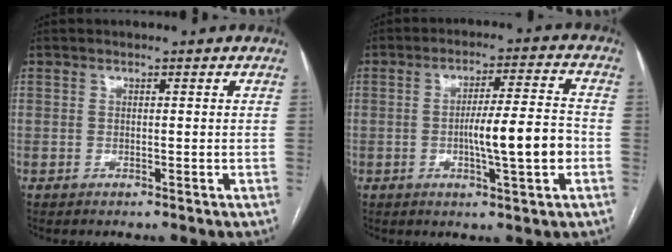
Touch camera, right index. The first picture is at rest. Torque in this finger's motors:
{"motor_torque": [1.26, 0.01, 0.22, 0.08]}